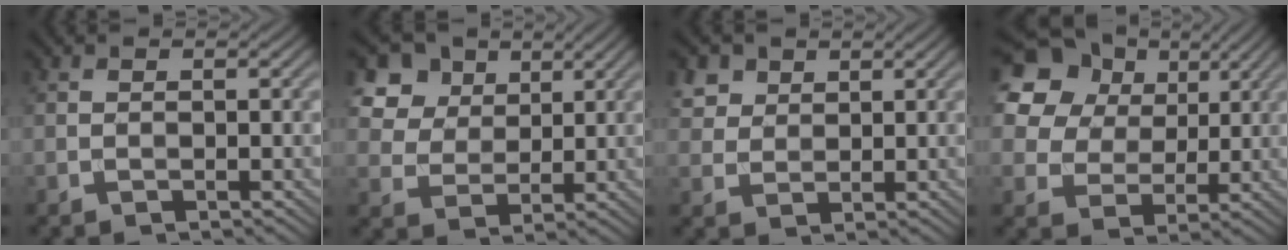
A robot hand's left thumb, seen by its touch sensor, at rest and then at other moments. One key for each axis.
{"total": 8.4, "fx": 4.6, "fy": 6.0, "fz": 3.7, "tx": -0.114, "ty": -0.006, "tz": 0.092}
{"total": 3.9, "fx": 2.3, "fy": 2.8, "fz": 1.4, "tx": -0.046, "ty": -0.003, "tz": 0.054}
{"total": 19.1, "fx": 9.5, "fy": 14.4, "fz": 8.4, "tx": -0.250, "ty": 0.043, "tz": 0.205}